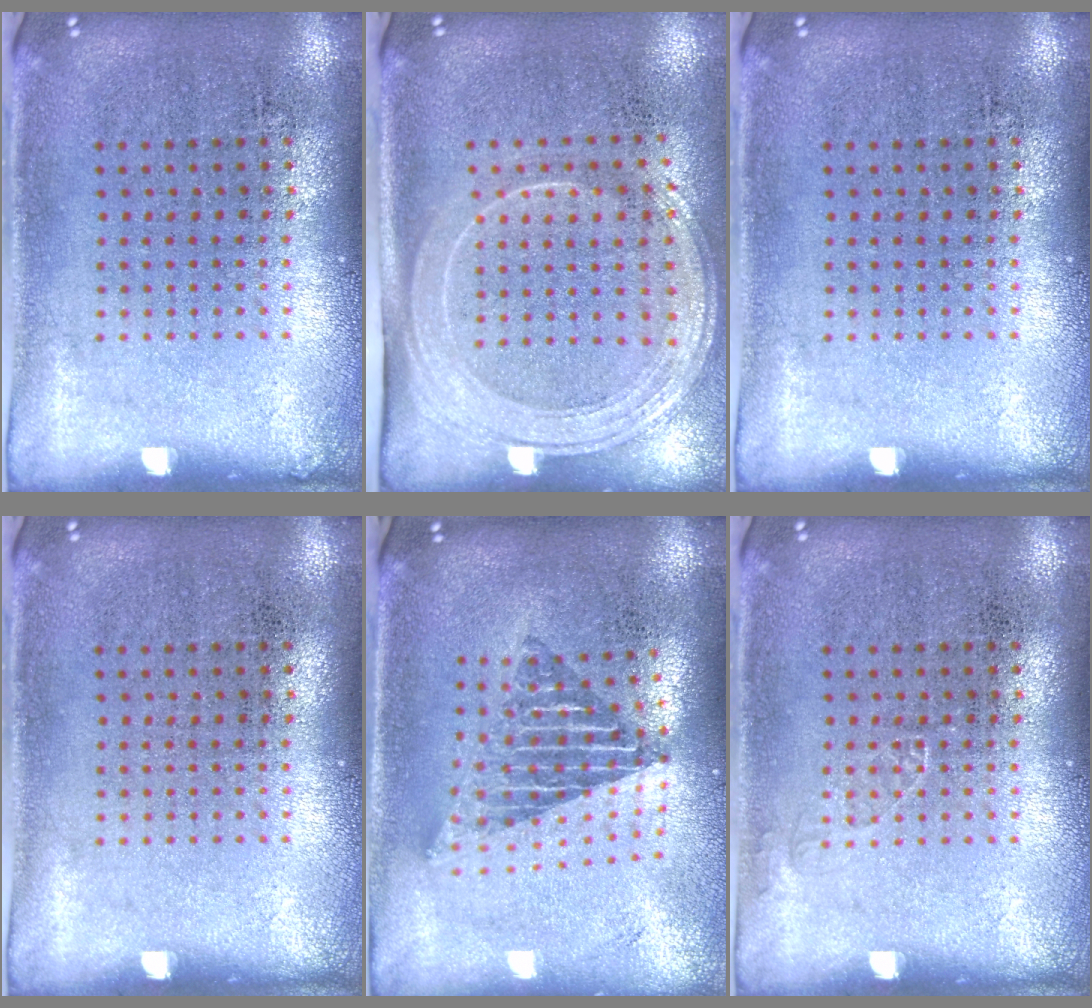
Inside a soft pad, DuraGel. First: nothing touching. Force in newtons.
{"total": 2.0, "press": 1.7, "slide": 1.1}
{"total": 0.0}
{"total": 0.0}
{"total": 1.9, "press": 1.5, "slide": 1.2}
{"total": 0.6, "press": 0.6, "slide": 0.0}